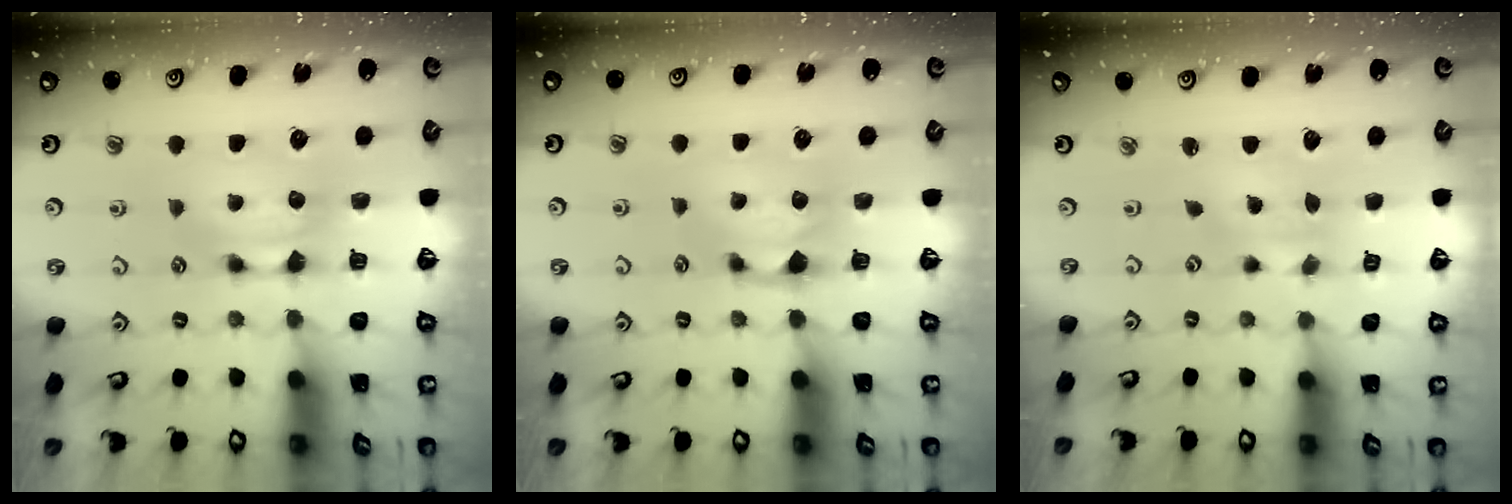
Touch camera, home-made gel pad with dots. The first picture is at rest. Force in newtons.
{"total": 1.3, "press": 0.7, "slide": 1.0}
{"total": 1.7, "press": 1.3, "slide": 1.0}